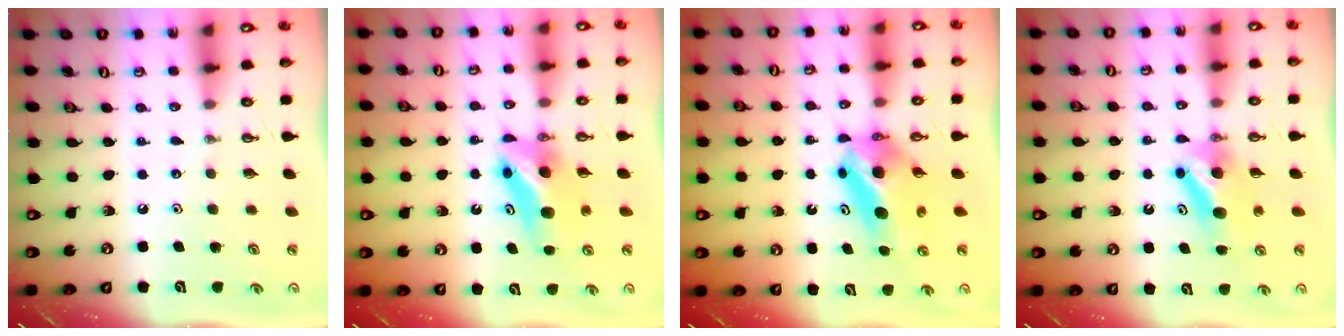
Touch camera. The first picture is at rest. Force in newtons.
{"total": 7.0, "press": 7.0, "slide": 0.6}
{"total": 7.8, "press": 7.3, "slide": 2.8}
{"total": 7.4, "press": 7.2, "slide": 1.8}